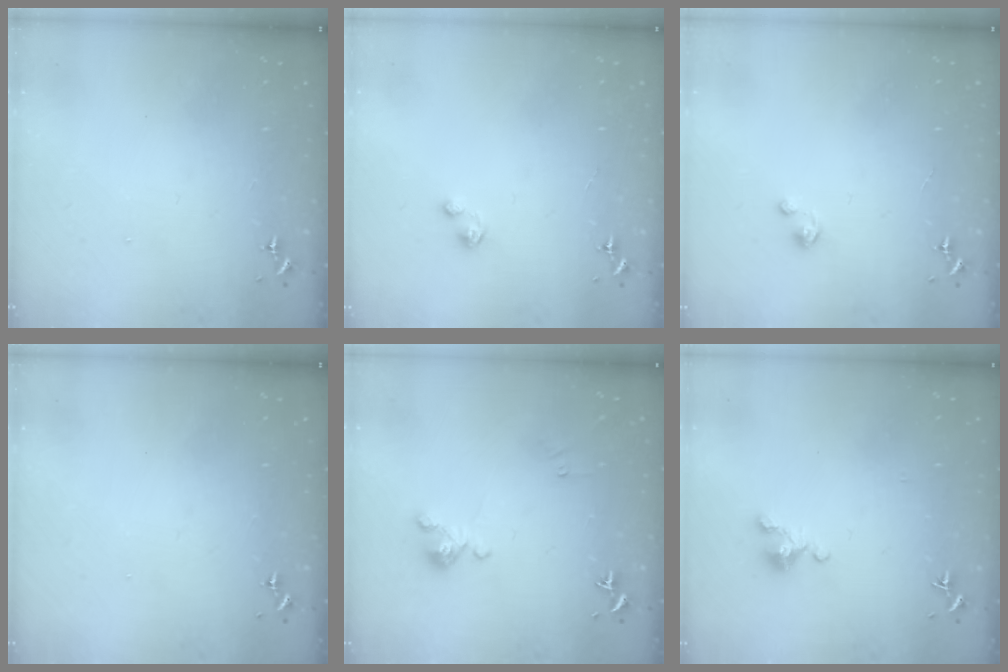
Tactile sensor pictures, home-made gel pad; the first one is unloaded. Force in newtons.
{"total": 2.1, "press": 2.0, "slide": 0.5}
{"total": 1.5, "press": 1.5, "slide": 0.2}
{"total": 0.0}
{"total": 0.0}
{"total": 2.9, "press": 2.9, "slide": 0.4}